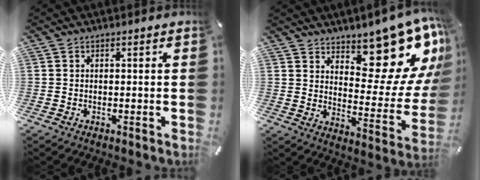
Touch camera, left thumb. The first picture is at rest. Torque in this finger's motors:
{"motor_torque": [2.54, 2.47, 1.65, -1.12, 0.14]}